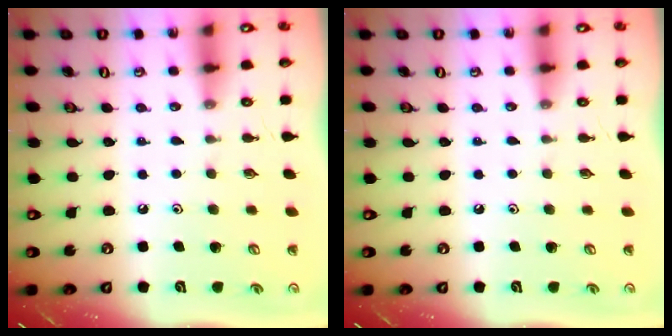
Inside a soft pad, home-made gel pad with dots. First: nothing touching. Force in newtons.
{"total": 0.0}